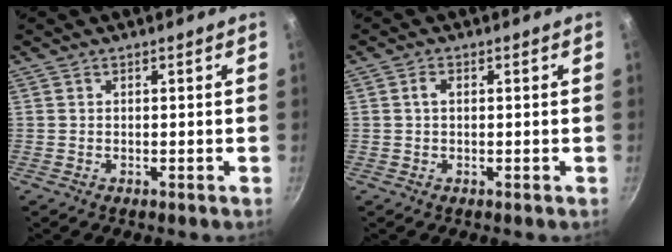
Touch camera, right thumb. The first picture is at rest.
{"total": 1.6, "force": [0.3, 1.0, 1.2], "torque": [-0.022, 0.006, 0.003]}